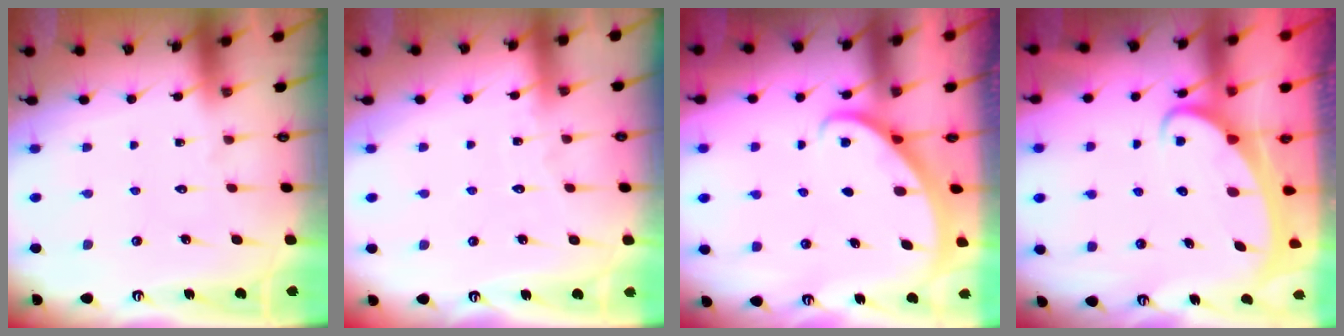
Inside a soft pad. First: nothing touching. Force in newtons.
{"total": 3.3, "press": 3.2, "slide": 0.4}
{"total": 2.1, "press": 2.1, "slide": 0.2}
{"total": 4.2, "press": 4.2, "slide": 0.5}